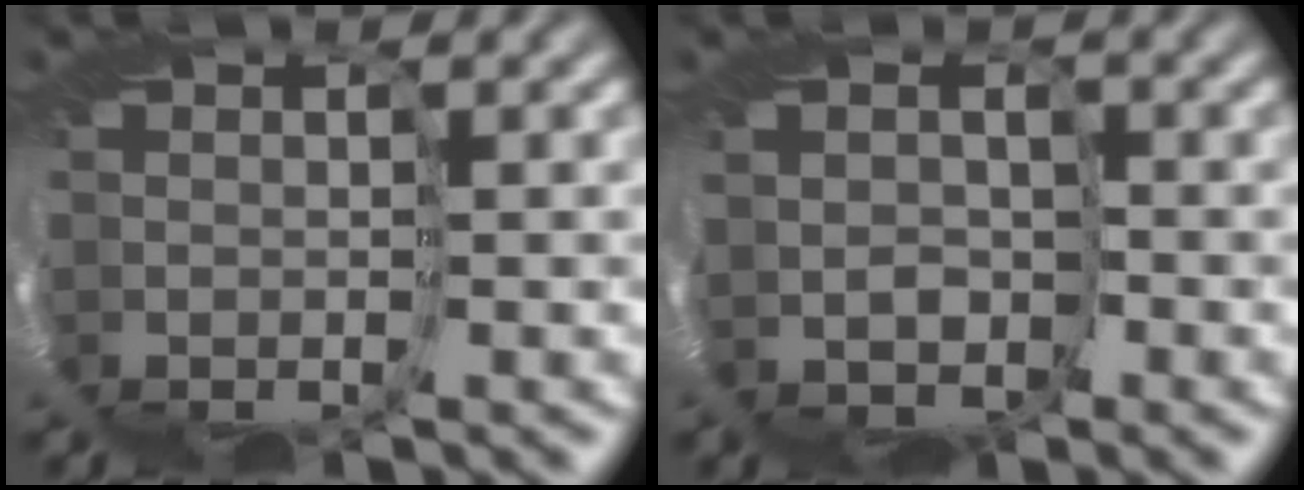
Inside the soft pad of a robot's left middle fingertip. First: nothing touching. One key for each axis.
{"total": 1.7, "fx": 1.3, "fy": 1.0, "fz": -0.5, "tx": 0.009, "ty": 0.004, "tz": 0.013}